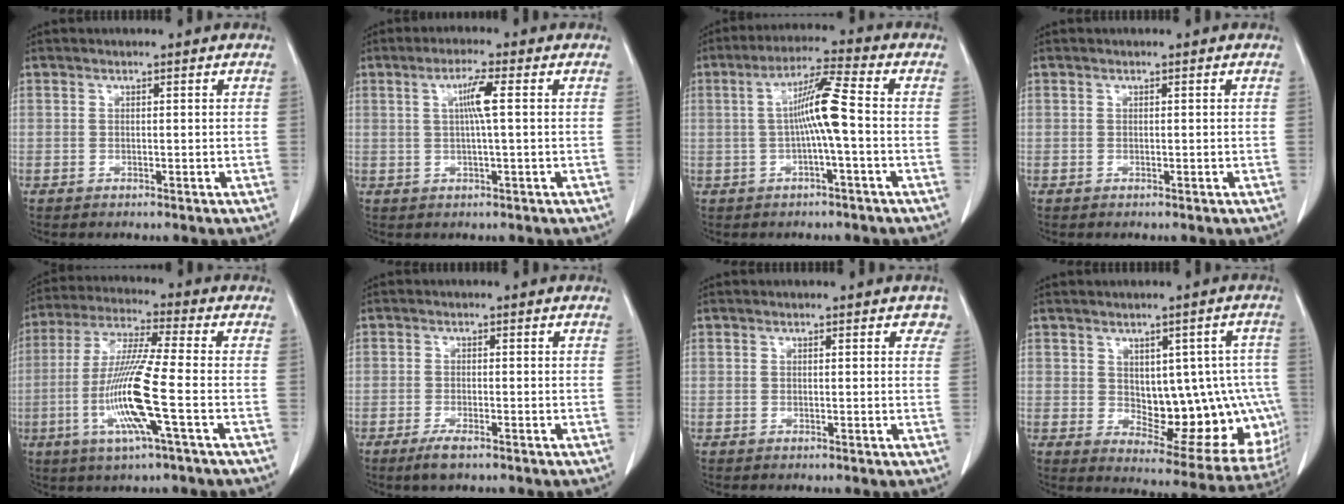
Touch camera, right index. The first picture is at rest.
{"total": 4.1, "force": [0.7, -0.3, 4.1], "torque": [-0.077, 0.004, 0.013]}
{"total": 7.4, "force": [-0.3, -0.4, 7.4], "torque": [-0.132, 0.015, -0.006]}
{"total": 0.0}
{"total": 12.7, "force": [-3.3, -0.4, 12.3], "torque": [-0.250, -0.013, -0.070]}
{"total": 2.8, "force": [-1.9, 0.5, 2.0], "torque": [-0.043, -0.005, -0.036]}
{"total": 1.9, "force": [1.2, 1.0, 1.0], "torque": [0.002, 0.003, 0.001]}
{"total": 15.5, "force": [-0.2, 8.2, 13.2], "torque": [-0.135, 0.016, 0.027]}